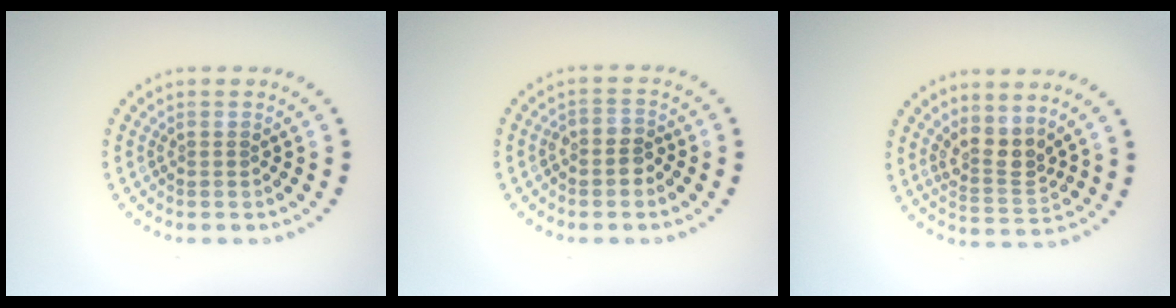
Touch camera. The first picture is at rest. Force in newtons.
{"total": 1.9, "press": 1.7, "slide": 0.7}
{"total": 2.9, "press": 2.3, "slide": 1.7}